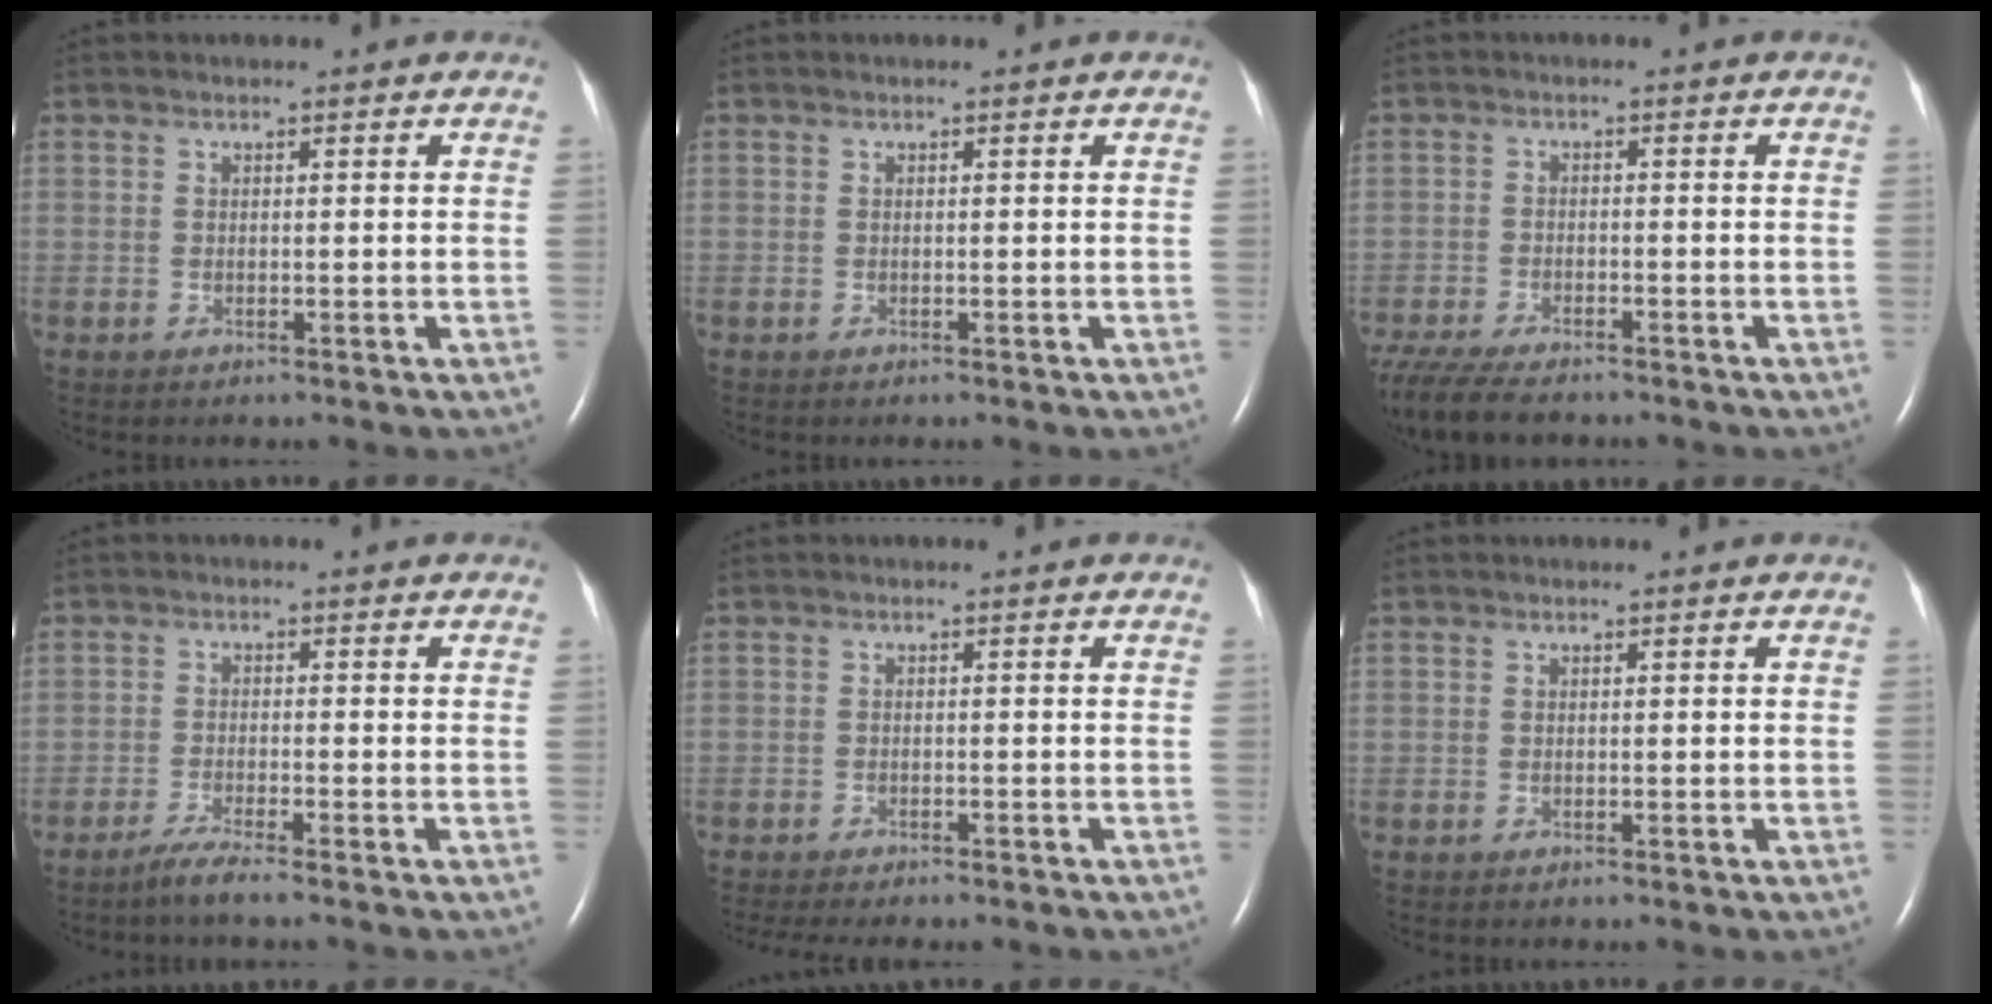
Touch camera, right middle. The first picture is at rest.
{"total": 0.0}
{"total": 11.1, "force": [-9.1, 2.9, 5.7], "torque": [-0.106, -0.021, -0.147]}
{"total": 2.8, "force": [-2.3, -0.5, 1.6], "torque": [-0.045, -0.009, -0.048]}
{"total": 9.0, "force": [-7.7, 2.0, 4.2], "torque": [-0.052, -0.007, -0.098]}
{"total": 0.0}